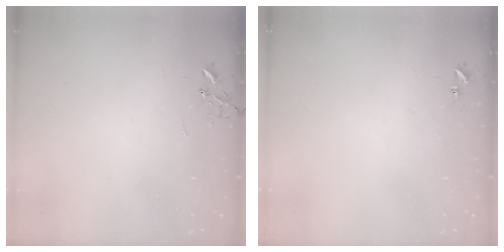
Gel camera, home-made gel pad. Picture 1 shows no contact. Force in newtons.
{"total": 4.3, "press": 4.2, "slide": 0.6}